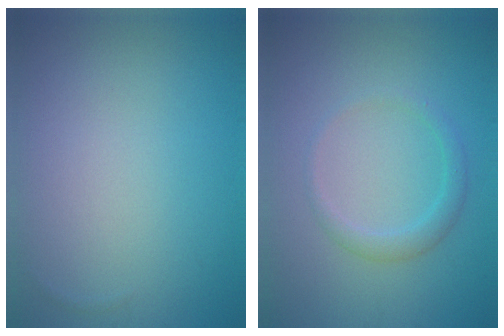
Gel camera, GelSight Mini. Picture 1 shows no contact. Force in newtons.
{"total": 1.8, "press": 1.8, "slide": 0.1}